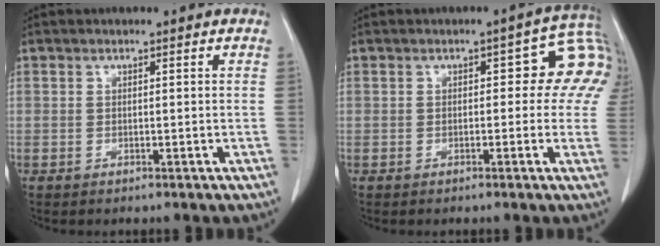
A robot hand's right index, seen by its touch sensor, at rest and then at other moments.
{"total": 7.3, "force": [1.1, 3.6, 6.3], "torque": [-0.058, 0.034, 0.006]}